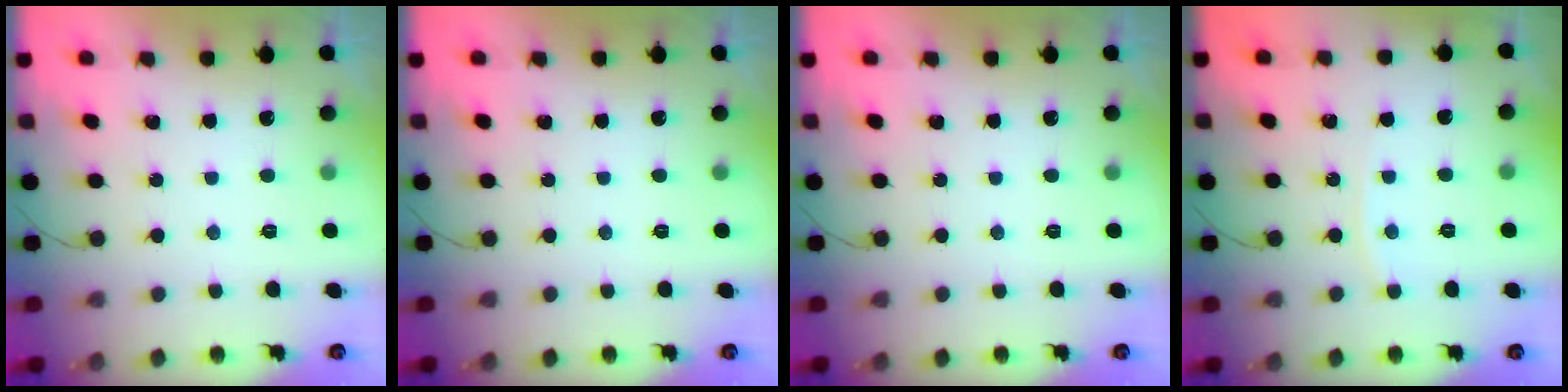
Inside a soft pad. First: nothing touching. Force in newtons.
{"total": 0.0}
{"total": 0.0}
{"total": 2.8, "press": 2.7, "slide": 0.3}